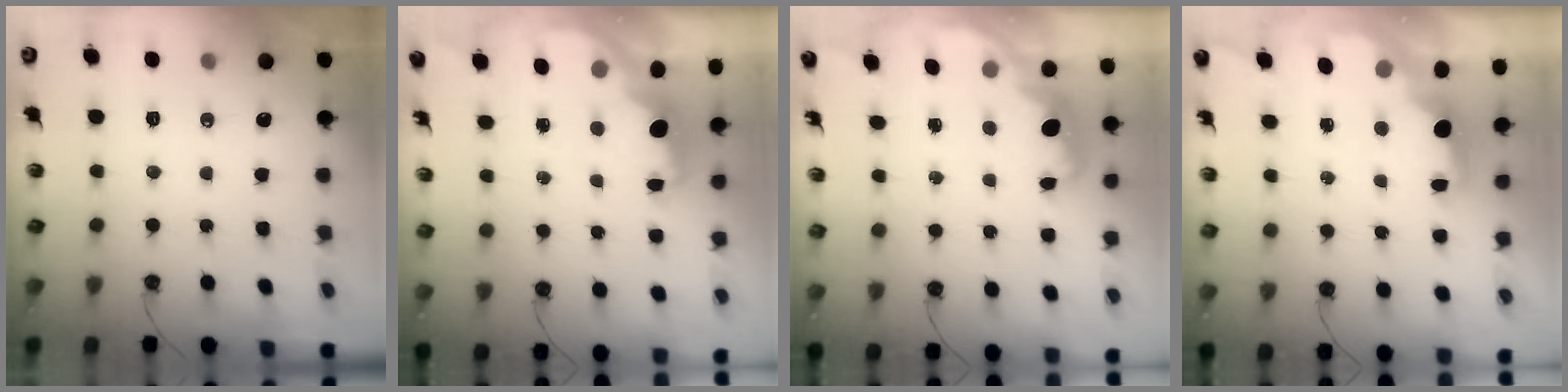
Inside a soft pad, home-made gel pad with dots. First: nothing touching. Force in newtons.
{"total": 2.2, "press": 2.1, "slide": 0.7}
{"total": 2.3, "press": 2.3, "slide": 0.5}
{"total": 3.4, "press": 3.3, "slide": 0.4}